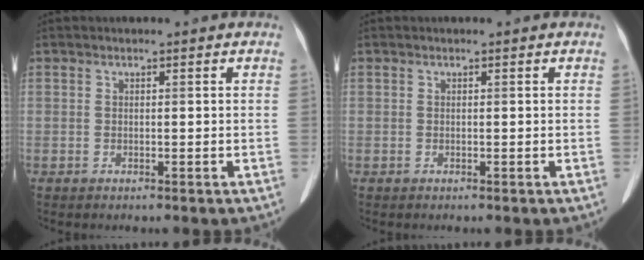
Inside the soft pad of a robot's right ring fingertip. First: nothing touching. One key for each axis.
{"total": 0.0}